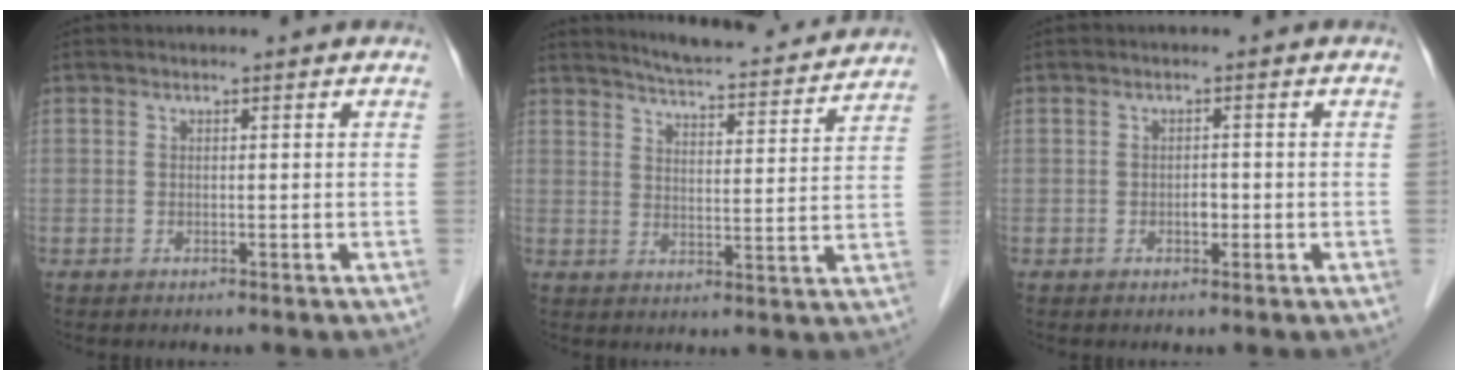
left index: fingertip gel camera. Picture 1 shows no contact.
{"total": 14.7, "force": [13.9, 1.5, 4.7], "torque": [-0.068, -0.013, 0.178]}
{"total": 1.6, "force": [-1.1, 0.7, 0.9], "torque": [-0.014, -0.003, -0.017]}